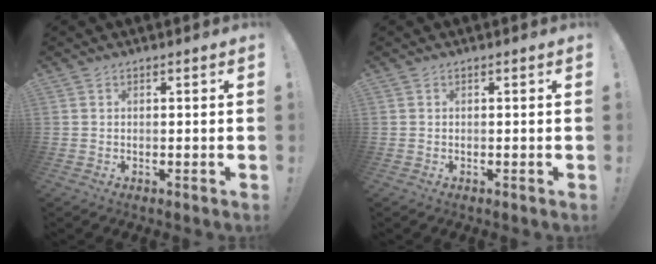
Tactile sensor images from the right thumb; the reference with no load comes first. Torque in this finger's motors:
{"motor_torque": [0.00, -0.02, -0.08, 0.01, 0.05]}